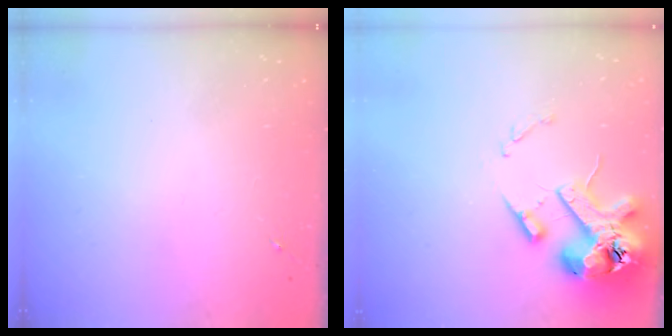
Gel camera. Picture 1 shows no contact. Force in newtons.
{"total": 14.5, "press": 14.3, "slide": 2.0}